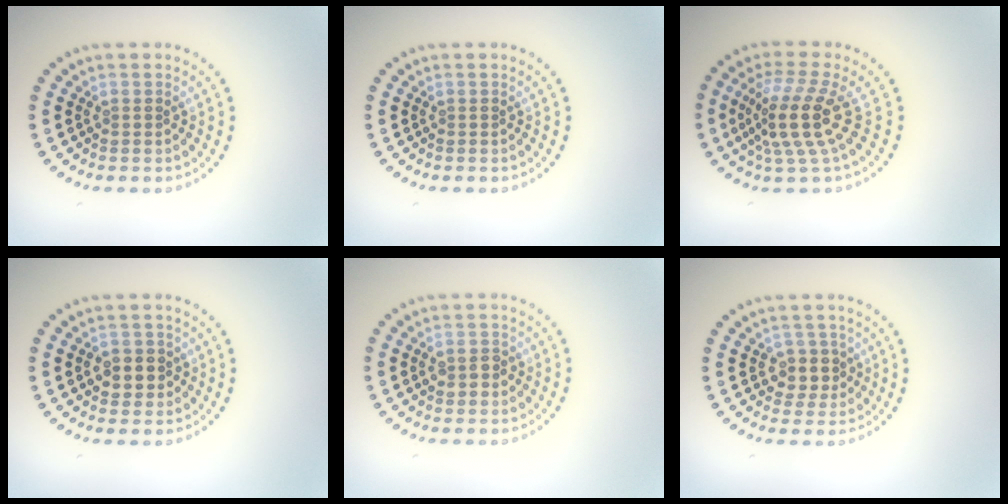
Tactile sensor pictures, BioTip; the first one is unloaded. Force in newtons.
{"total": 0.0}
{"total": 4.7, "press": 3.5, "slide": 3.2}
{"total": 2.3, "press": 2.2, "slide": 0.6}
{"total": 1.7, "press": 1.7, "slide": 0.1}
{"total": 2.5, "press": 2.2, "slide": 1.2}